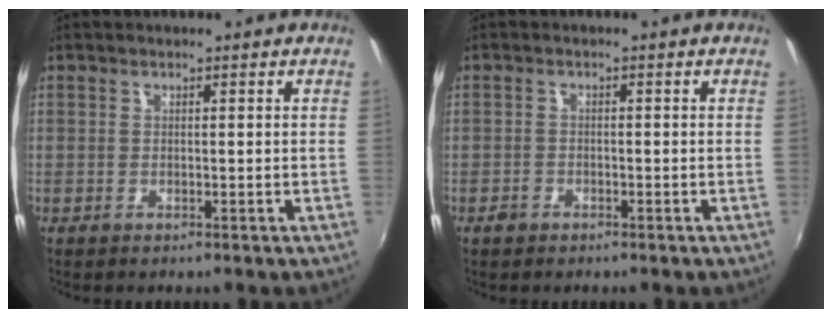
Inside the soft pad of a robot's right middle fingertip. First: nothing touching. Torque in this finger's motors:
{"motor_torque": [-0.15, -0.05, 0.02, 0.00]}